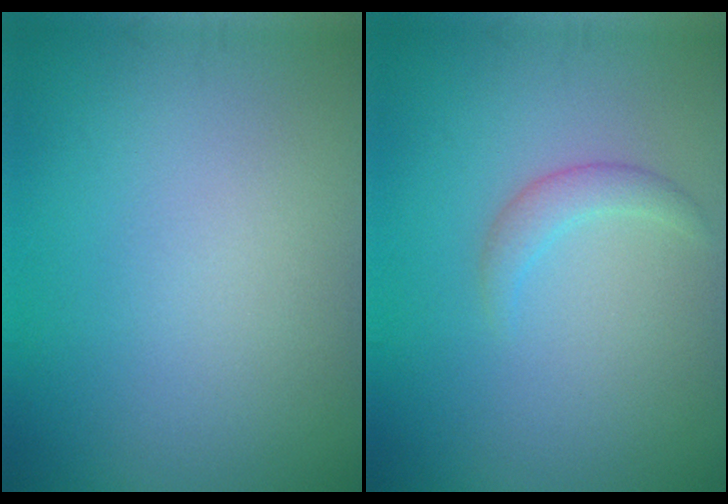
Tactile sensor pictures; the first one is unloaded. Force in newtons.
{"total": 1.4, "press": 1.4, "slide": 0.2}